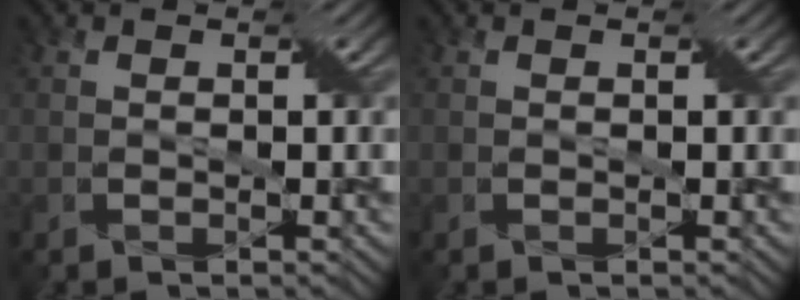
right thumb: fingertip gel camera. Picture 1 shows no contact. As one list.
[{"total": 0.0}]